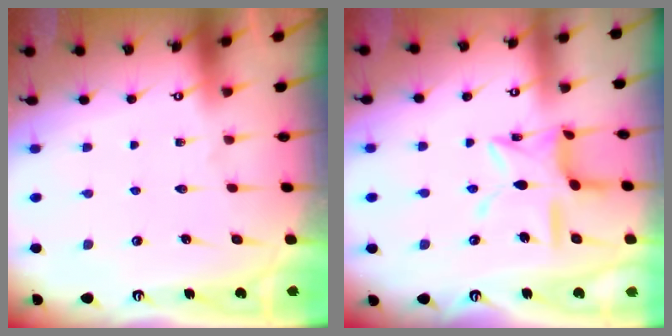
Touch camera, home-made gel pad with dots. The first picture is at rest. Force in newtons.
{"total": 12.6, "press": 12.6, "slide": 0.8}